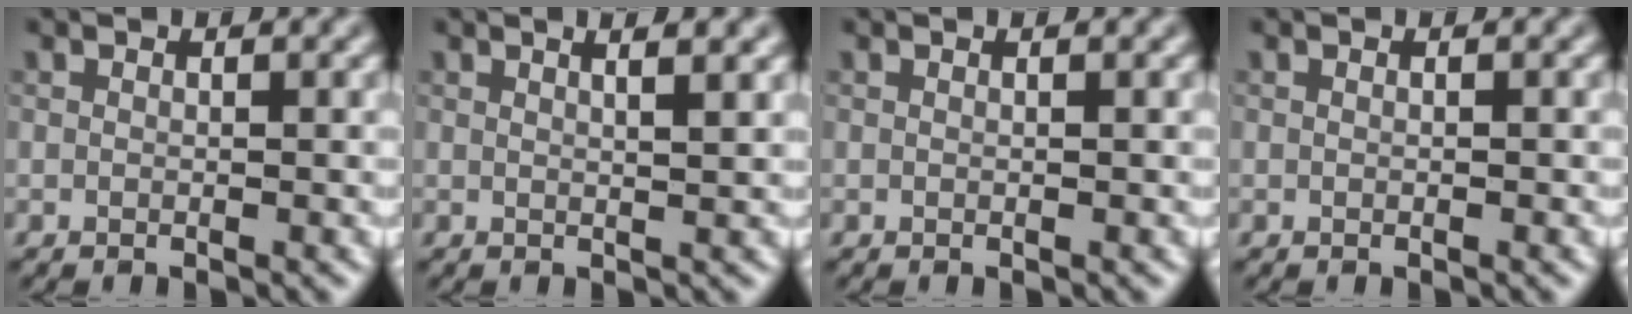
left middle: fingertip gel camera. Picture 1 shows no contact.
{"total": 3.6, "force": [1.9, 1.4, 2.6], "torque": [-0.008, 0.016, -0.005]}
{"total": 0.0}
{"total": 0.0}